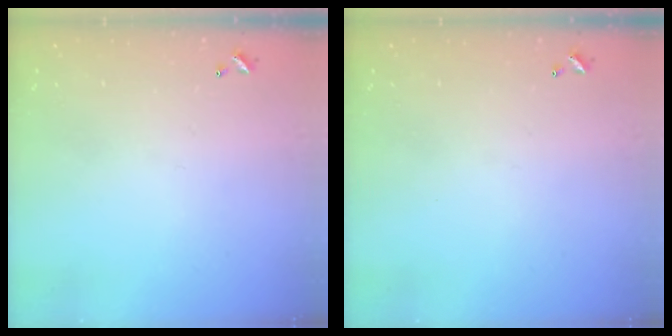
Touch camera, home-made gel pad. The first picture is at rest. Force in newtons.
{"total": 0.0}